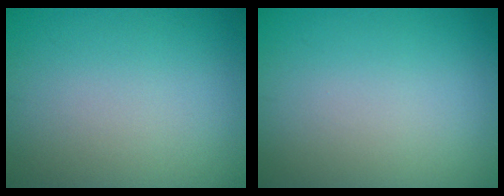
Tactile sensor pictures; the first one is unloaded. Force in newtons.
{"total": 0.0}